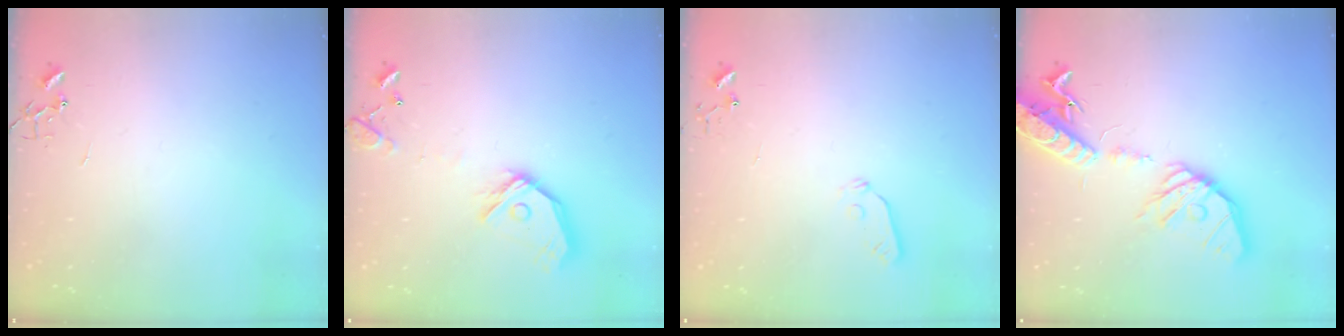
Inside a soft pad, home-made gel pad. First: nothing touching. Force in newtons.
{"total": 14.2, "press": 14.1, "slide": 2.1}
{"total": 4.2, "press": 4.2, "slide": 0.5}
{"total": 22.7, "press": 22.4, "slide": 3.7}